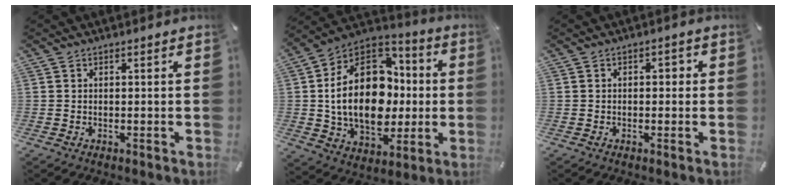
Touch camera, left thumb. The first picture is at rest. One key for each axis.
{"total": 23.3, "fx": 0.8, "fy": 16.6, "fz": 16.4, "tx": -0.315, "ty": 0.003, "tz": 0.020}
{"total": 1.8, "fx": -0.5, "fy": 1.2, "fz": 1.3, "tx": -0.027, "ty": 0.010, "tz": -0.013}